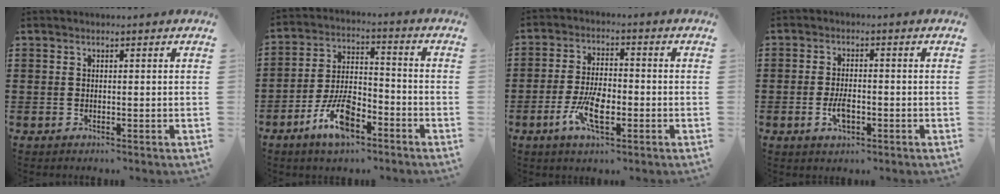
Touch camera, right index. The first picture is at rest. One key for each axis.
{"total": 9.5, "fx": -5.3, "fy": 4.0, "fz": 6.8, "tx": -0.145, "ty": 0.008, "tz": -0.097}
{"total": 7.3, "fx": -2.7, "fy": 3.1, "fz": 6.0, "tx": -0.133, "ty": -0.006, "tz": -0.052}
{"total": 3.9, "fx": -1.4, "fy": 1.6, "fz": 3.3, "tx": -0.072, "ty": -0.004, "tz": -0.027}